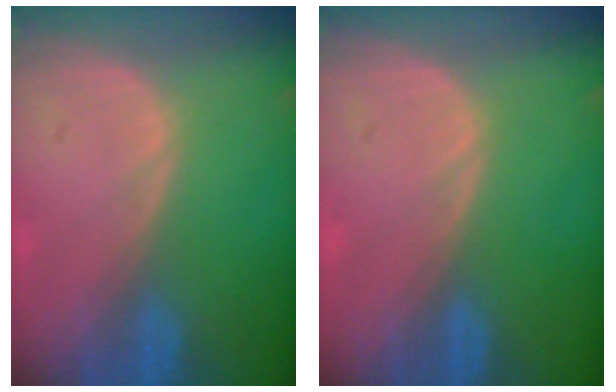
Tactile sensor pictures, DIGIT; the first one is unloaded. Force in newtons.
{"total": 0.0}